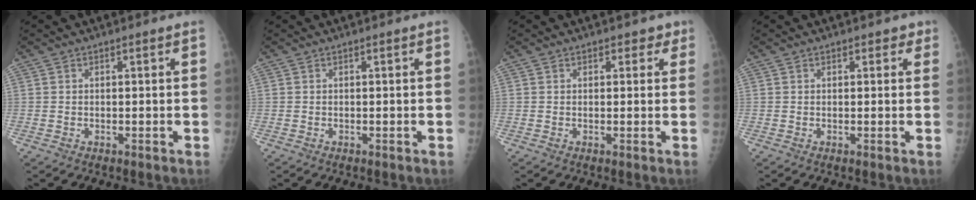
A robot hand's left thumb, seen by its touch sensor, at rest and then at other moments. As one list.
[{"total": 0.0}, {"total": 2.2, "force": [1.3, 1.6, 0.6], "torque": [0.020, -0.003, 0.009]}, {"total": 1.7, "force": [1.0, 1.3, 0.5], "torque": [0.015, -0.002, 0.007]}]